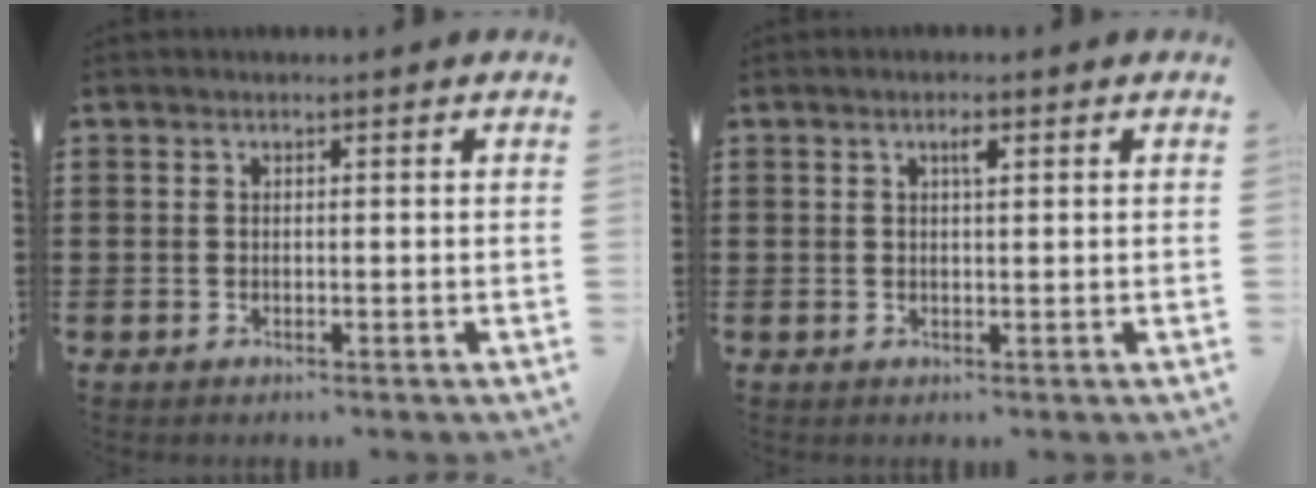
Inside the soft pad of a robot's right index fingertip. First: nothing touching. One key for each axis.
{"total": 1.8, "fx": 0.7, "fy": 0.5, "fz": 1.5, "tx": -0.024, "ty": 0.002, "tz": 0.009}